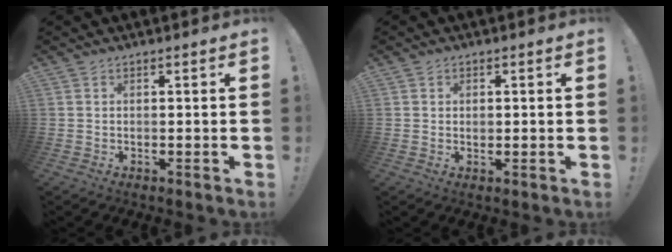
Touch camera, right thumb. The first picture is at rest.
{"total": 1.3, "force": [0.4, 1.2, 0.1], "torque": [0.005, 0.001, 0.005]}